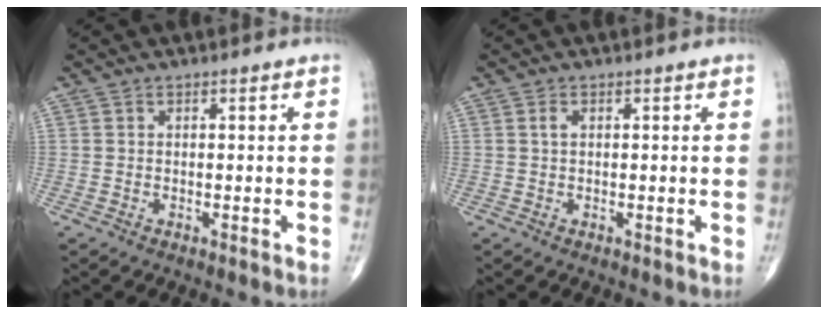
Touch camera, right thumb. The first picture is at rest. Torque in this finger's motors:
{"motor_torque": [0.00, 0.64, 0.16, 0.09, -0.01]}